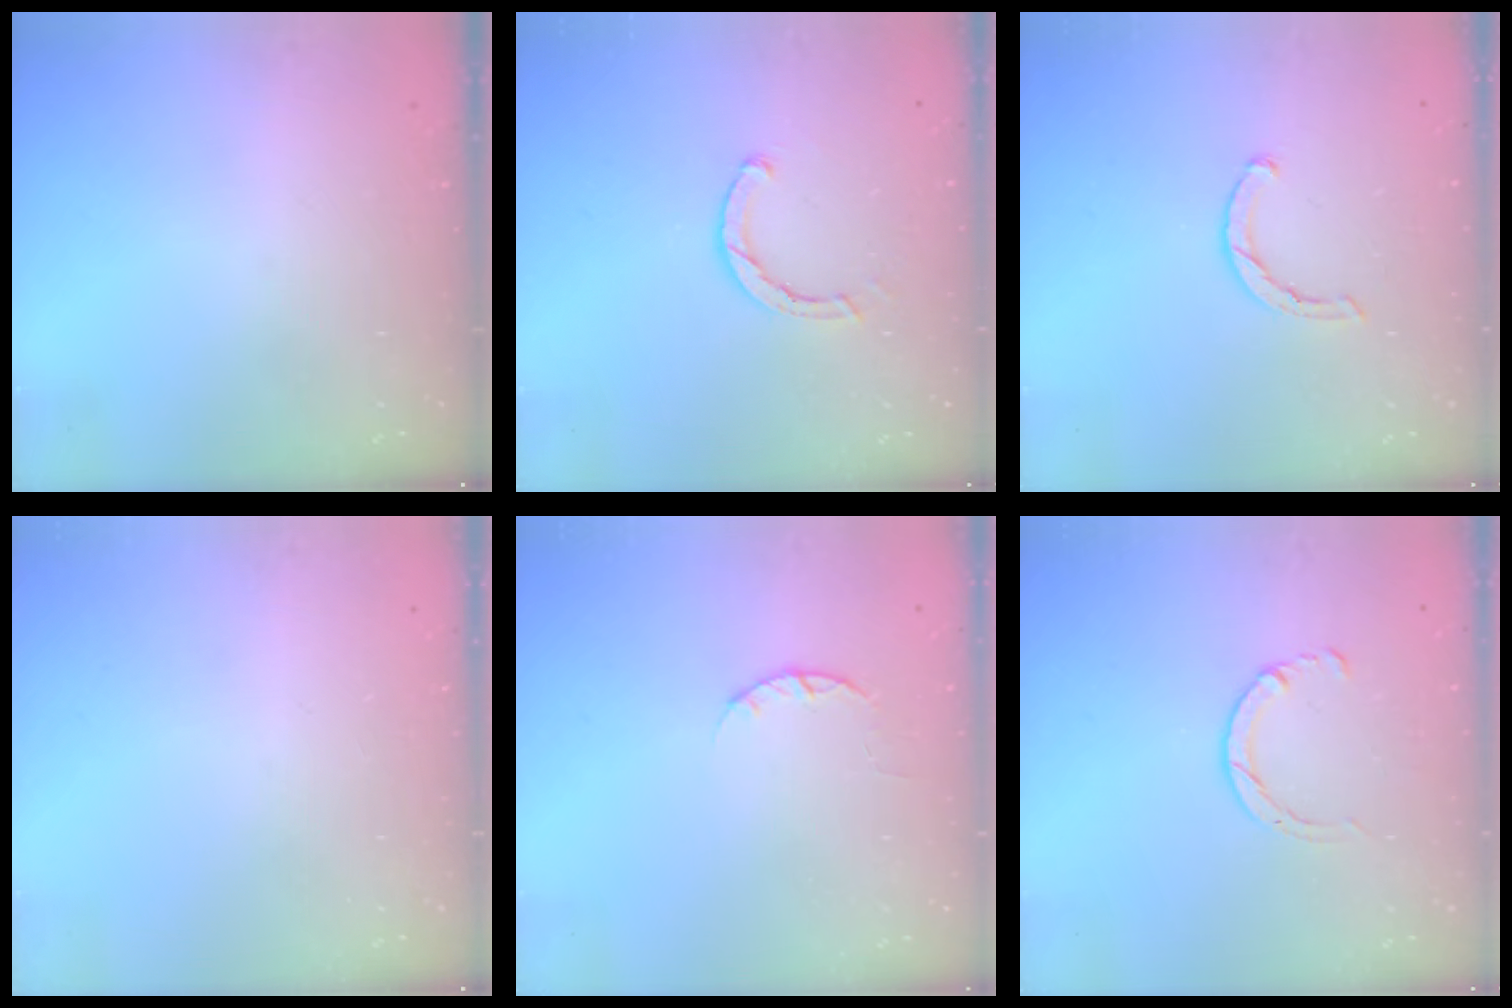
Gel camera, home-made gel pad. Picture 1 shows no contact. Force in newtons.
{"total": 2.5, "press": 2.5, "slide": 0.1}
{"total": 1.9, "press": 1.9, "slide": 0.3}
{"total": 0.0}
{"total": 2.4, "press": 2.4, "slide": 0.4}
{"total": 2.9, "press": 2.8, "slide": 0.4}